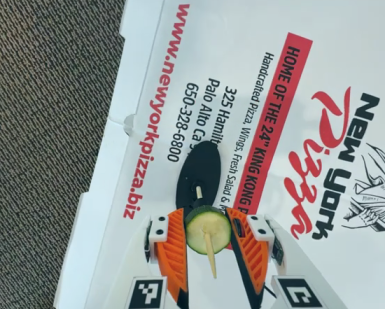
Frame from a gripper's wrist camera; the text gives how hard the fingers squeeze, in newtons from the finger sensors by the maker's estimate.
{"total": 10.7, "left": 10.6, "right": 10.8}